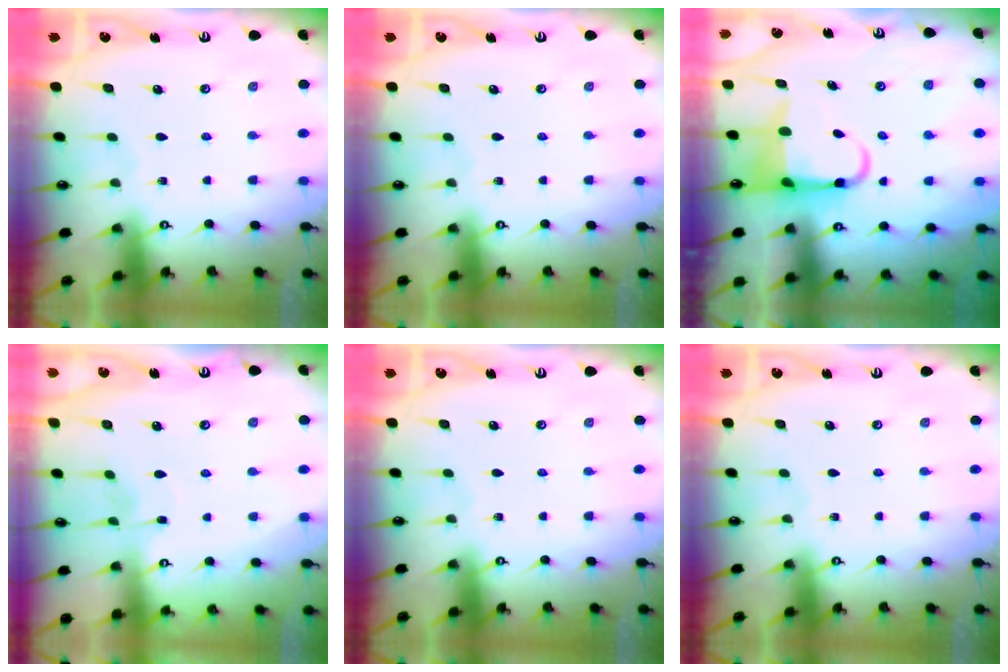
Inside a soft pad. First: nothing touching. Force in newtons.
{"total": 0.0}
{"total": 6.6, "press": 6.6, "slide": 1.1}
{"total": 3.0, "press": 2.9, "slide": 0.3}
{"total": 0.0}
{"total": 0.0}